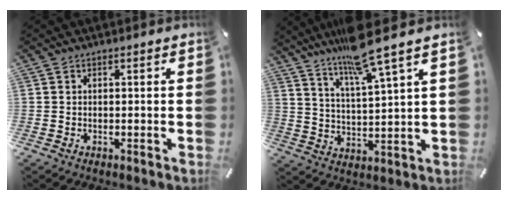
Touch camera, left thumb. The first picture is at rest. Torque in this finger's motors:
{"motor_torque": [2.28, 0.96, 0.19, -0.41, 0.37]}